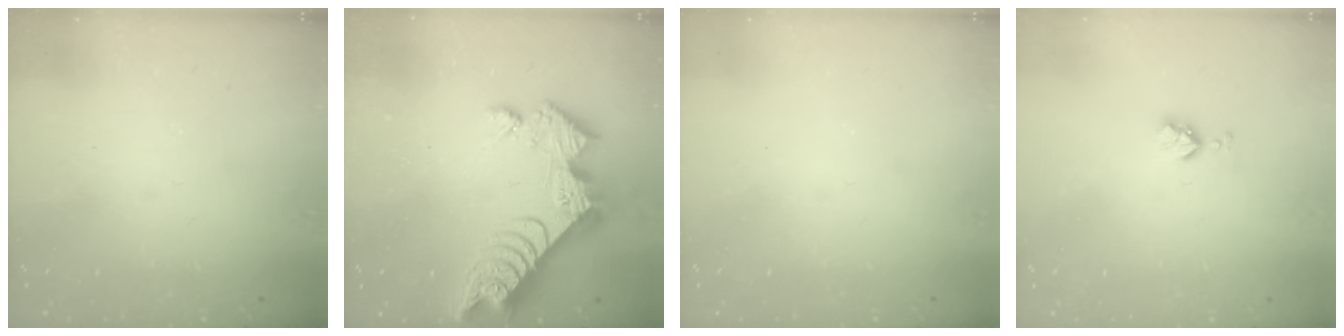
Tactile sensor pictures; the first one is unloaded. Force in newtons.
{"total": 16.6, "press": 16.6, "slide": 1.4}
{"total": 0.0}
{"total": 4.3, "press": 4.3, "slide": 0.6}